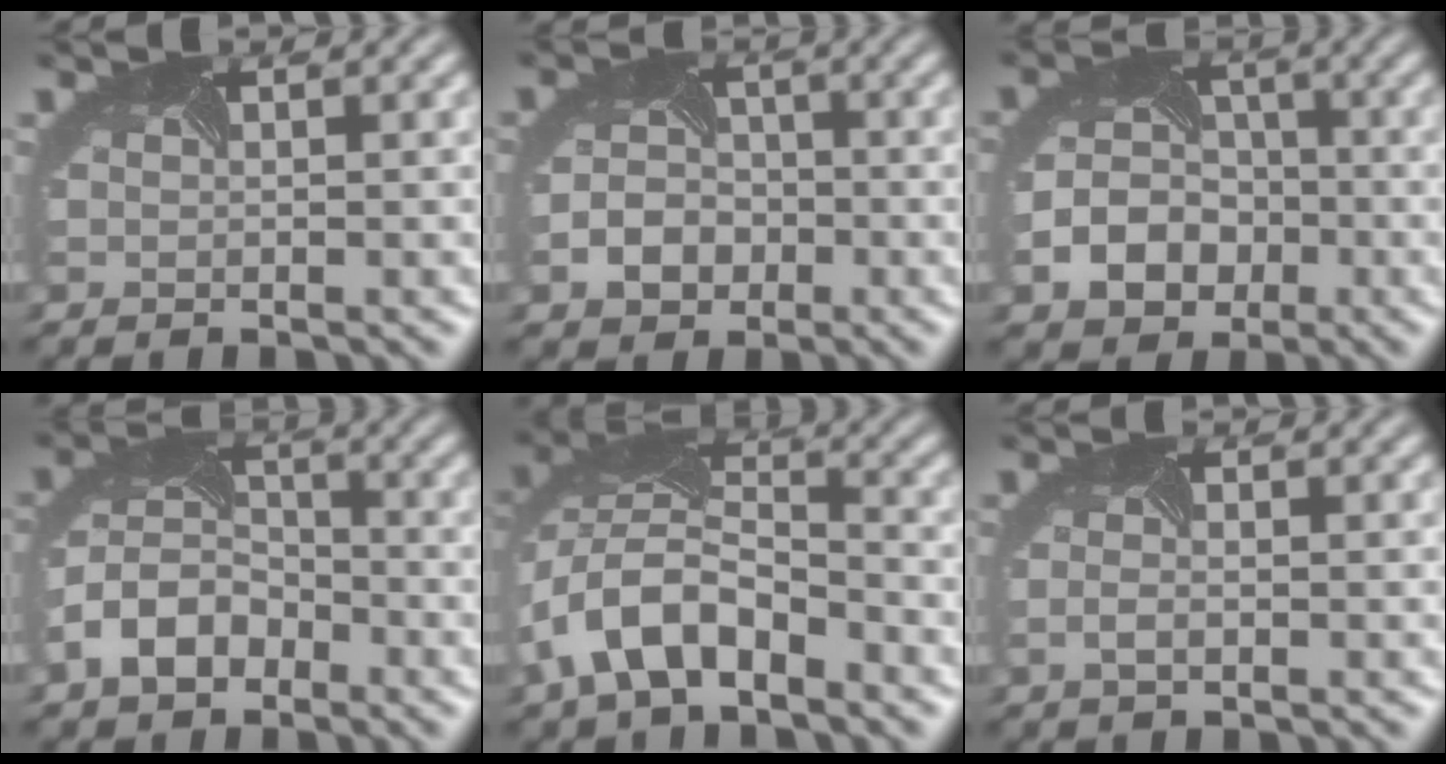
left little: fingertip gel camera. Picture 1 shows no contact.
{"total": 3.0, "force": [-1.3, 2.6, 0.8], "torque": [-0.022, -0.001, -0.031]}
{"total": 5.2, "force": [-2.0, 4.4, 2.0], "torque": [-0.043, -0.002, -0.038]}
{"total": 4.7, "force": [-2.6, 3.4, 2.1], "torque": [-0.050, 0.005, -0.059]}
{"total": 7.1, "force": [-3.7, 4.0, 4.6], "torque": [-0.097, 0.007, -0.079]}
{"total": 0.7, "force": [-0.4, 0.3, 0.4], "torque": [-0.015, 0.000, -0.008]}